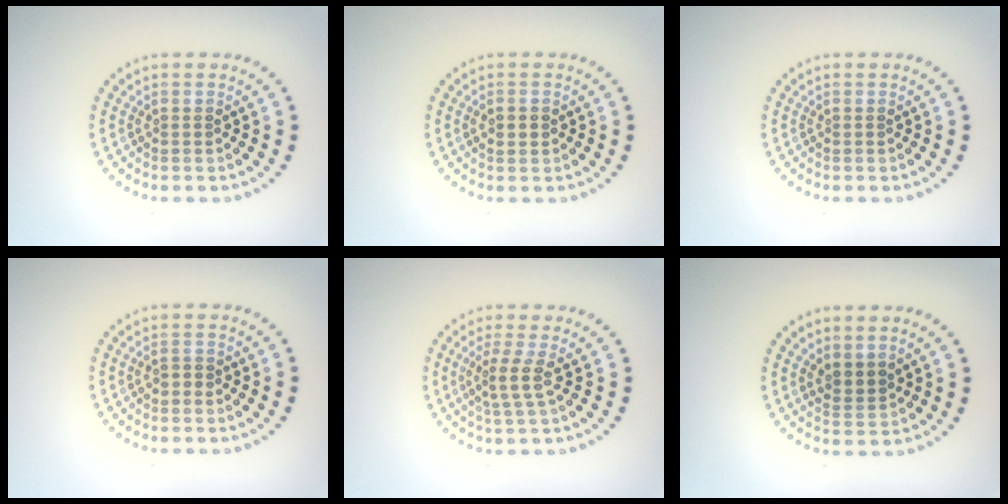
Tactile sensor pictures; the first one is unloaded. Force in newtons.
{"total": 1.7, "press": 1.7, "slide": 0.1}
{"total": 0.0}
{"total": 0.8, "press": 0.8, "slide": 0.2}
{"total": 2.1, "press": 1.6, "slide": 1.4}
{"total": 1.9, "press": 1.5, "slide": 1.1}